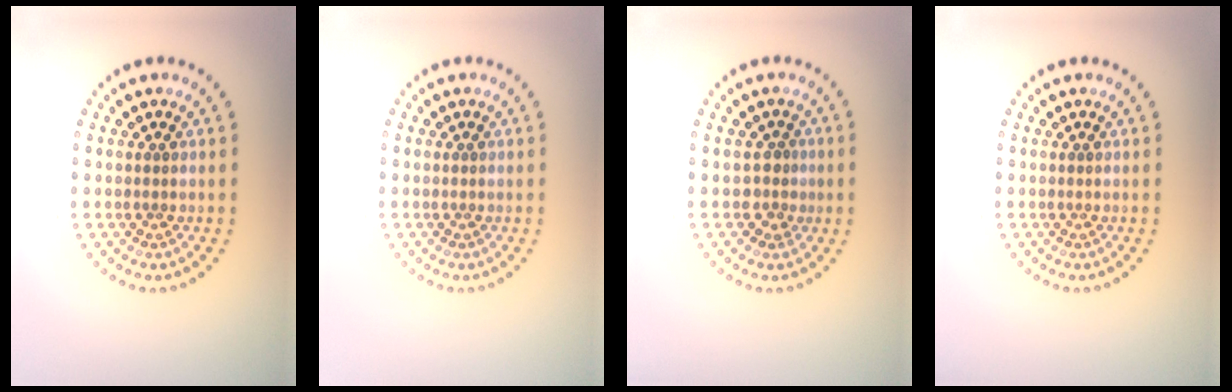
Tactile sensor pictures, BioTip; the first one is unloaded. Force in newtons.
{"total": 0.0}
{"total": 1.6, "press": 1.2, "slide": 1.1}
{"total": 0.0}